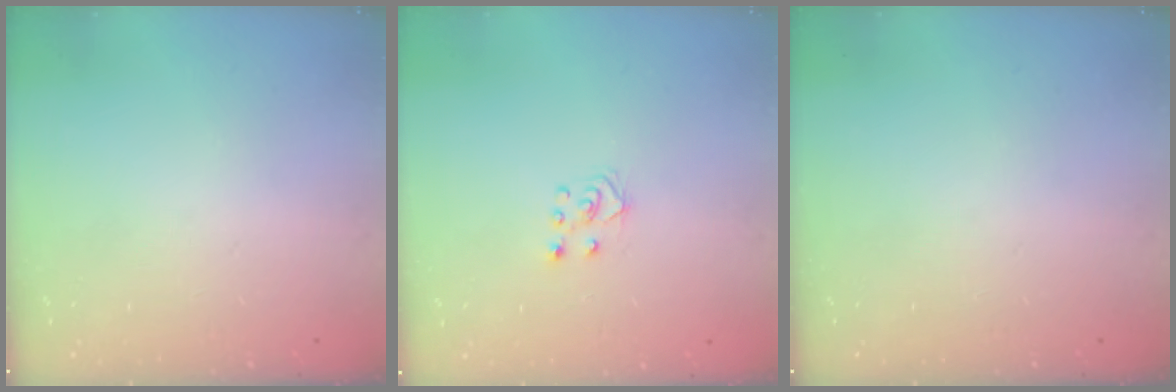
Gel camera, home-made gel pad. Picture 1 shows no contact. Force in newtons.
{"total": 4.2, "press": 4.2, "slide": 0.3}
{"total": 0.0}